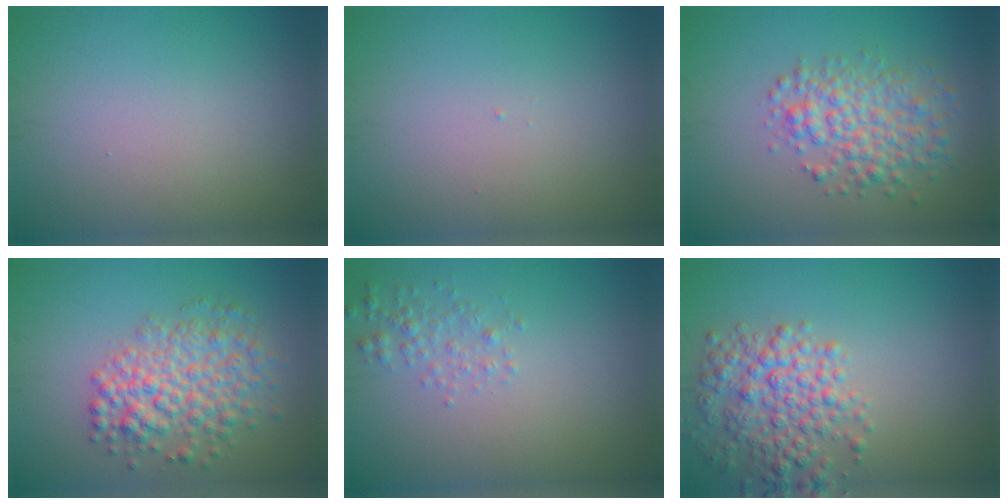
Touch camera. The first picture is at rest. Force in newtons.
{"total": 0.0}
{"total": 4.4, "press": 4.4, "slide": 0.1}
{"total": 5.2, "press": 5.2, "slide": 0.2}
{"total": 1.5, "press": 1.5, "slide": 0.0}
{"total": 4.8, "press": 4.8, "slide": 0.2}